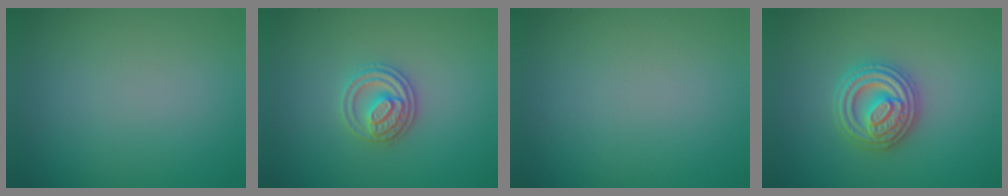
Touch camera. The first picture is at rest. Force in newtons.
{"total": 3.2, "press": 2.9, "slide": 1.2}
{"total": 0.0}
{"total": 4.9, "press": 4.9, "slide": 0.7}